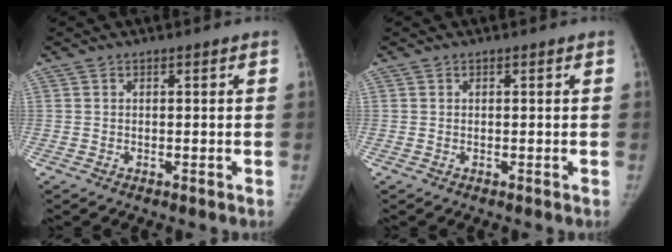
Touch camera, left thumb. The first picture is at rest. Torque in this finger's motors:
{"motor_torque": [0.02, 0.02, 0.20, -0.15, 0.00]}